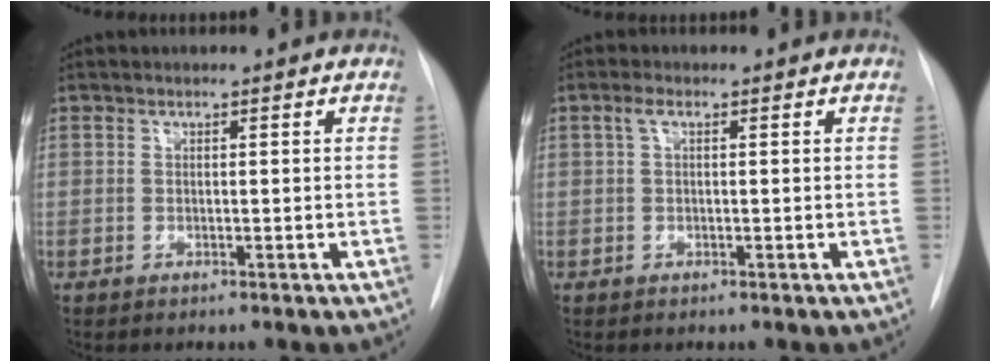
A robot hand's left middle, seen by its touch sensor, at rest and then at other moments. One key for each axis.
{"total": 1.5, "fx": 0.5, "fy": 0.5, "fz": 1.4, "tx": -0.028, "ty": 0.009, "tz": 0.008}